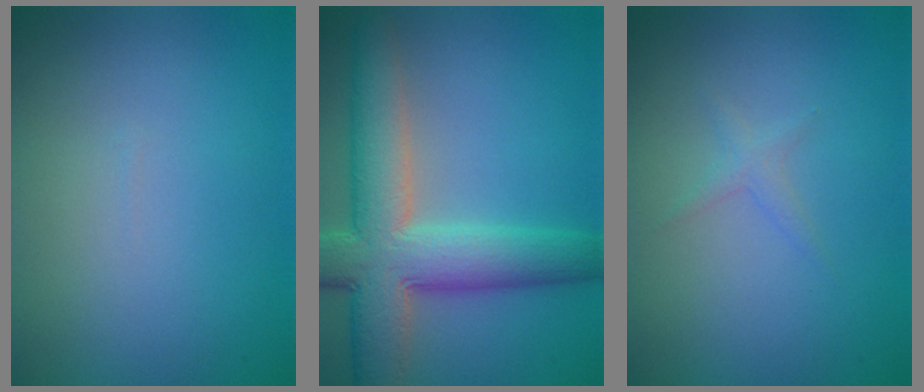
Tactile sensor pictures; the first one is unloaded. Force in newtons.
{"total": 9.0, "press": 9.0, "slide": 0.4}
{"total": 0.9, "press": 0.9, "slide": 0.0}